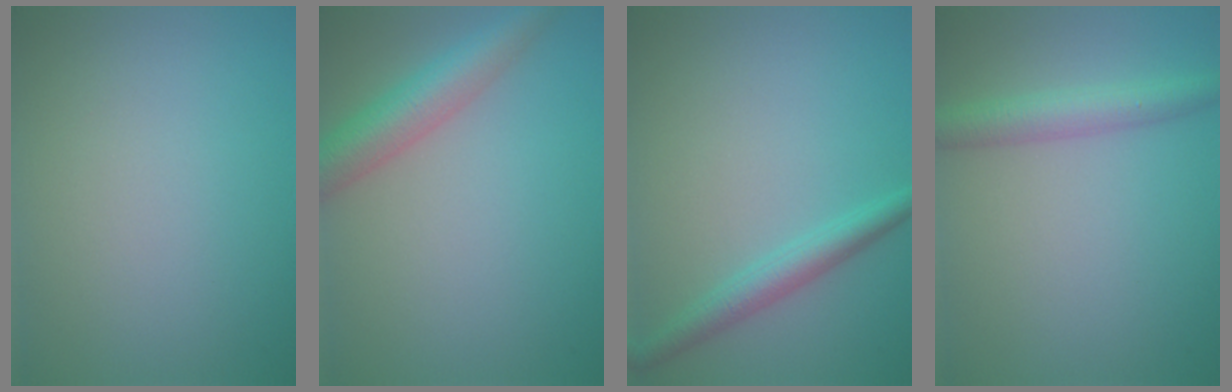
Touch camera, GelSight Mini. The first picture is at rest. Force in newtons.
{"total": 4.9, "press": 4.9, "slide": 0.3}
{"total": 2.7, "press": 2.7, "slide": 0.1}
{"total": 3.2, "press": 3.2, "slide": 0.1}